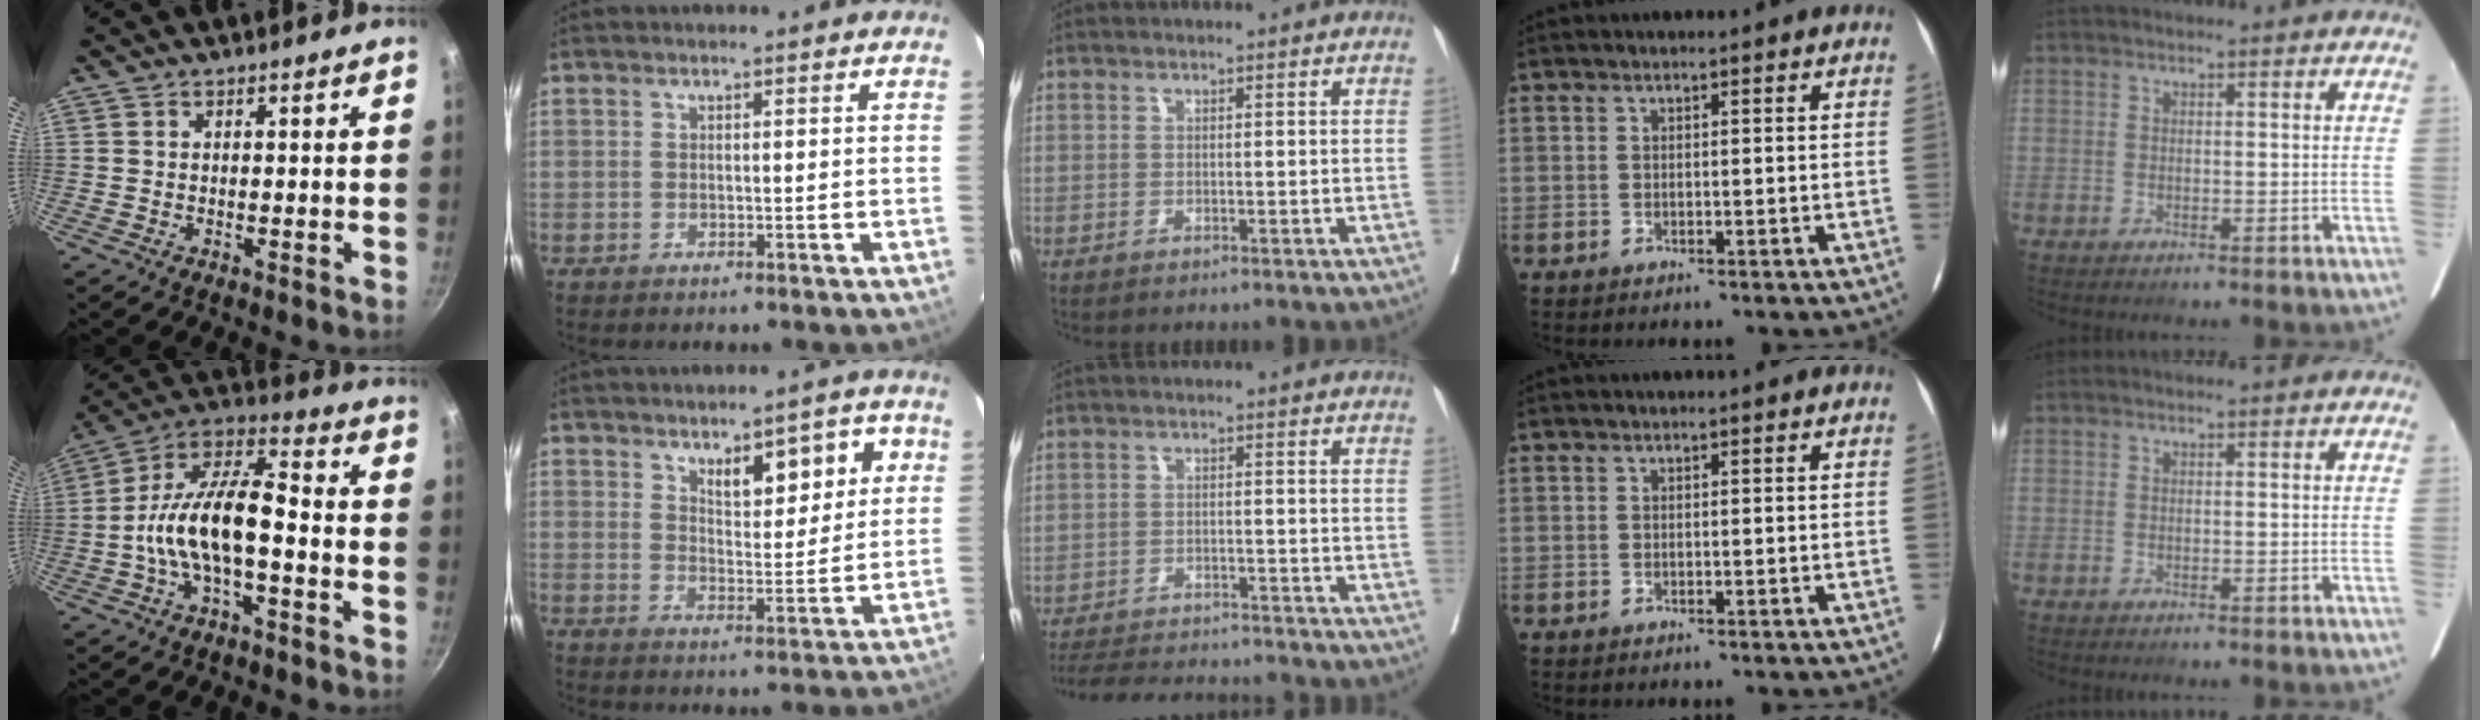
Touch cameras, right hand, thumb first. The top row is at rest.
{"thumb": {"total": 15.3, "force": [-2.7, 6.5, 13.6], "torque": [-0.257, 0.052, -0.055]}, "index": {"total": 8.4, "force": [4.2, 3.0, 6.7], "torque": [-0.090, 0.004, 0.065]}, "middle": {"total": 16.2, "force": [-15.0, 2.5, 5.4], "torque": [-0.112, -0.015, -0.205]}}